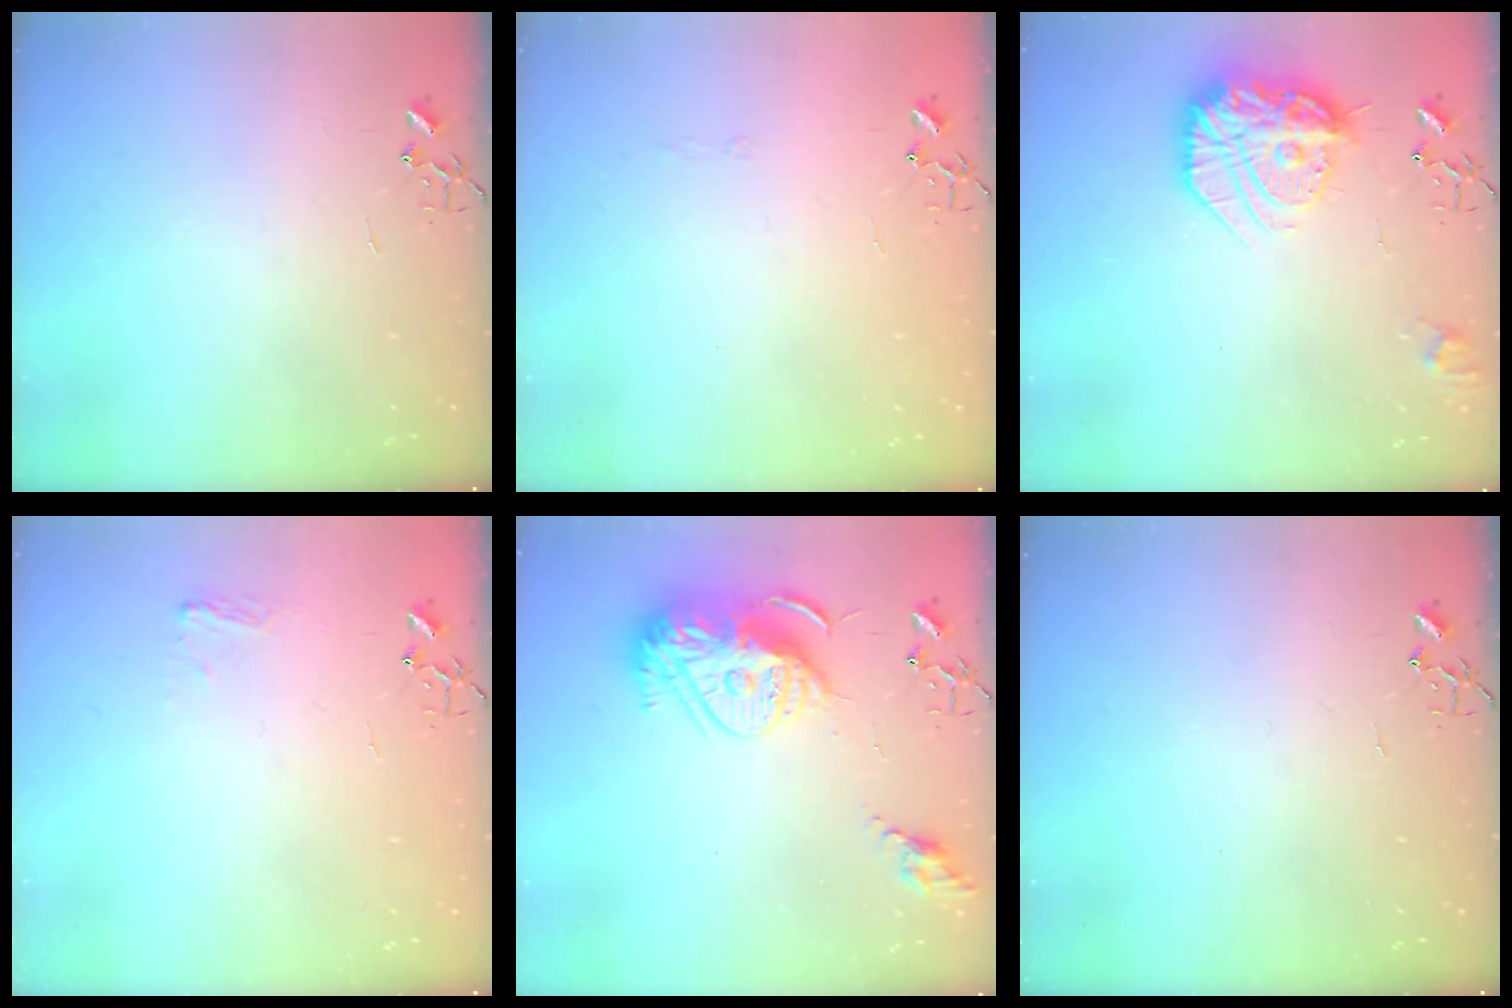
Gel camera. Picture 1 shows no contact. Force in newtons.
{"total": 2.8, "press": 2.8, "slide": 0.5}
{"total": 22.1, "press": 22.0, "slide": 2.1}
{"total": 7.4, "press": 7.4, "slide": 0.5}
{"total": 16.1, "press": 16.0, "slide": 1.7}
{"total": 0.0}